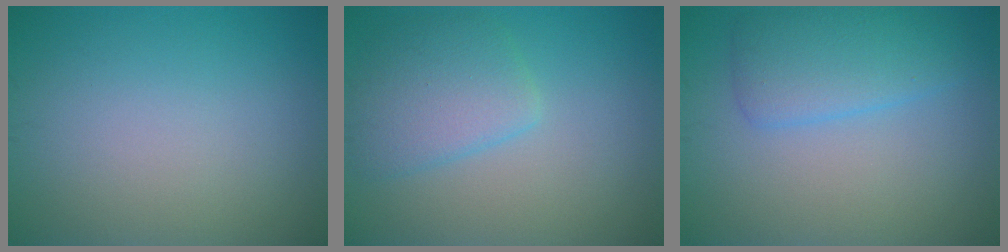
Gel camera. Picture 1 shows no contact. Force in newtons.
{"total": 3.9, "press": 3.9, "slide": 0.3}
{"total": 4.0, "press": 4.0, "slide": 0.1}